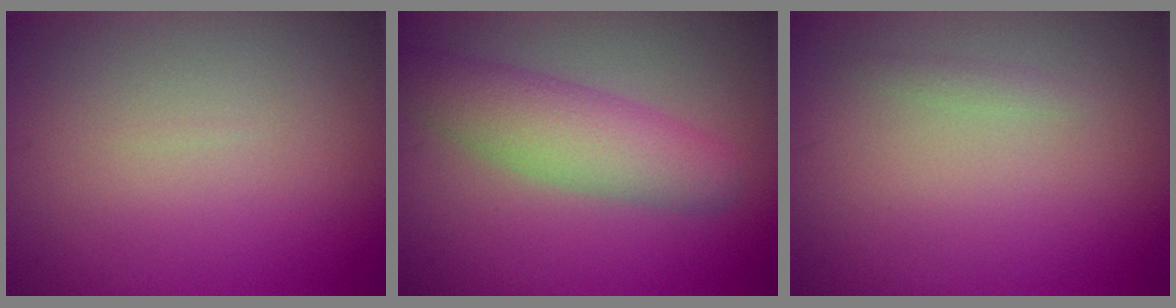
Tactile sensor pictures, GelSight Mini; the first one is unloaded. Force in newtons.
{"total": 5.2, "press": 5.2, "slide": 0.2}
{"total": 0.7, "press": 0.7, "slide": 0.0}